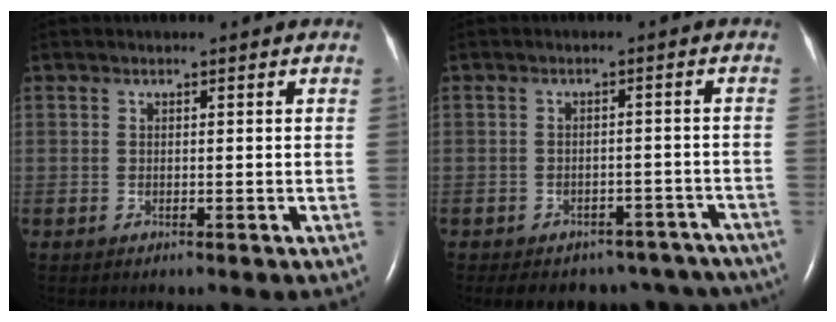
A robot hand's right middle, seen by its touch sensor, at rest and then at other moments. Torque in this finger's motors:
{"motor_torque": [0.65, -0.63, 0.07, 0.06]}